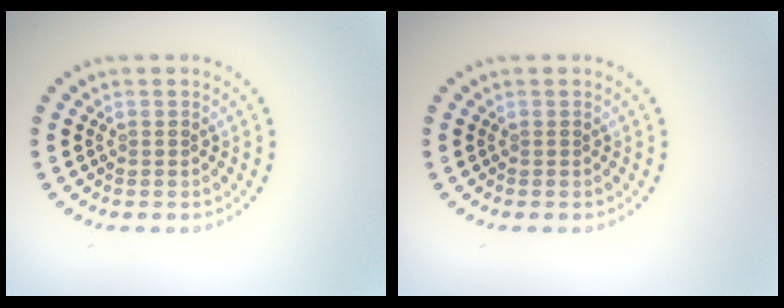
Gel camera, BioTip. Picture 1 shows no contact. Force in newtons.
{"total": 0.0}